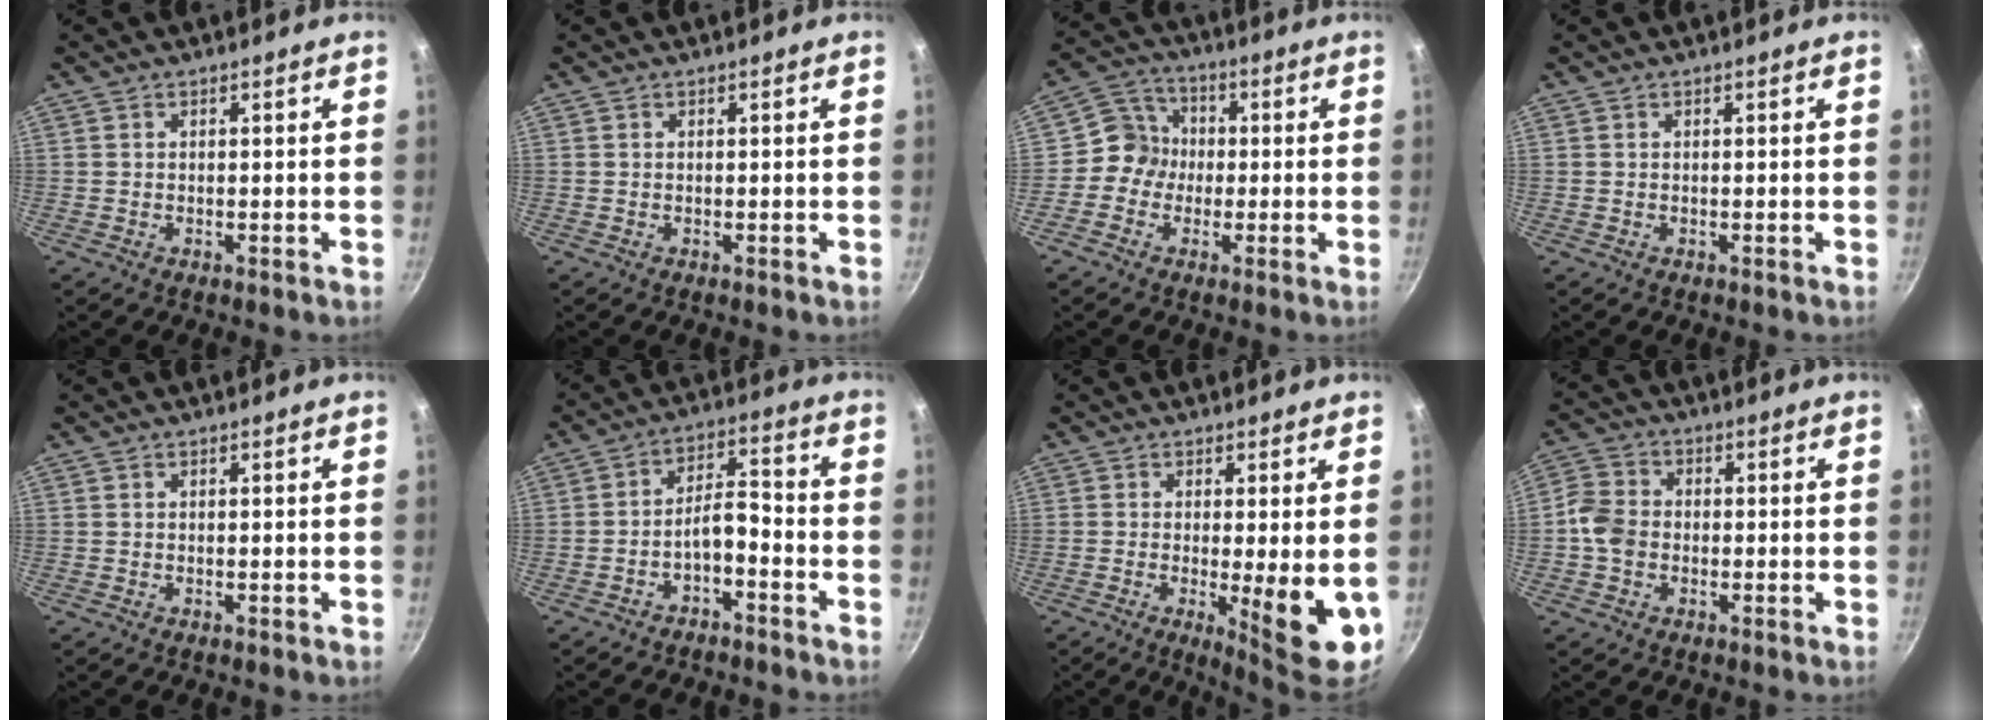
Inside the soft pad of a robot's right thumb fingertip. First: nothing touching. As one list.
[{"total": 0.0}, {"total": 6.9, "force": [-0.8, 6.5, 2.2], "torque": [-0.001, 0.022, -0.035]}, {"total": 0.0}, {"total": 0.0}, {"total": 6.0, "force": [-3.4, 2.4, 4.3], "torque": [-0.067, 0.052, -0.056]}, {"total": 10.2, "force": [-1.6, 2.0, 9.8], "torque": [-0.124, -0.012, -0.012]}, {"total": 6.0, "force": [-1.1, 4.9, 3.3], "torque": [-0.052, 0.015, -0.037]}]